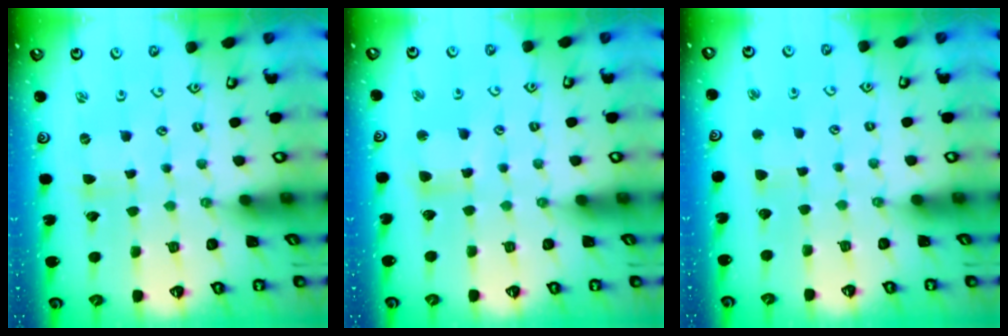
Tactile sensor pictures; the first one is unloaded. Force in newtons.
{"total": 5.2, "press": 5.1, "slide": 0.7}
{"total": 2.2, "press": 2.2, "slide": 0.2}